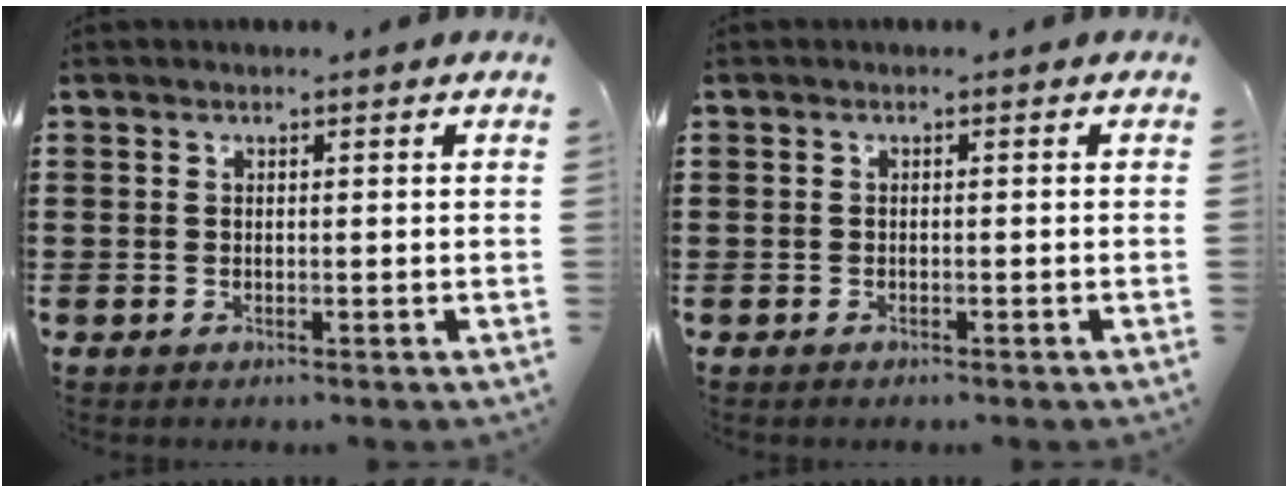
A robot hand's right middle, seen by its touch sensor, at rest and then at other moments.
{"total": 0.7, "force": [-0.6, 0.4, 0.0], "torque": [-0.001, 0.001, -0.013]}